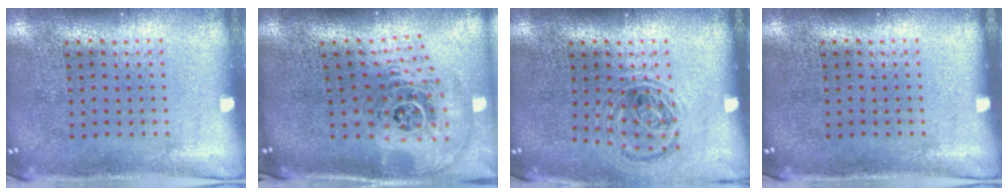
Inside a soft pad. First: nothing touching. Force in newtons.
{"total": 2.3, "press": 1.6, "slide": 1.6}
{"total": 1.0, "press": 0.9, "slide": 0.2}
{"total": 0.0}